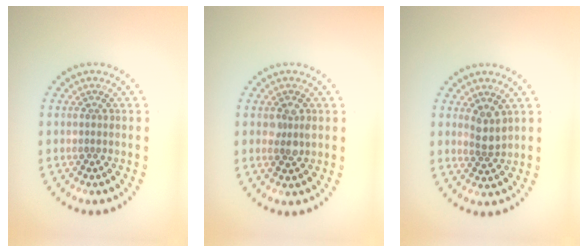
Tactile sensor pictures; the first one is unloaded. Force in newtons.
{"total": 2.0, "press": 2.0, "slide": 0.3}
{"total": 1.9, "press": 1.6, "slide": 1.0}